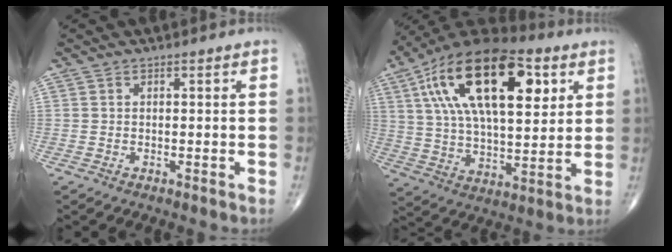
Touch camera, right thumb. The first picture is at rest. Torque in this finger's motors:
{"motor_torque": [-1.32, 2.99, 2.22, 0.54, 0.81]}